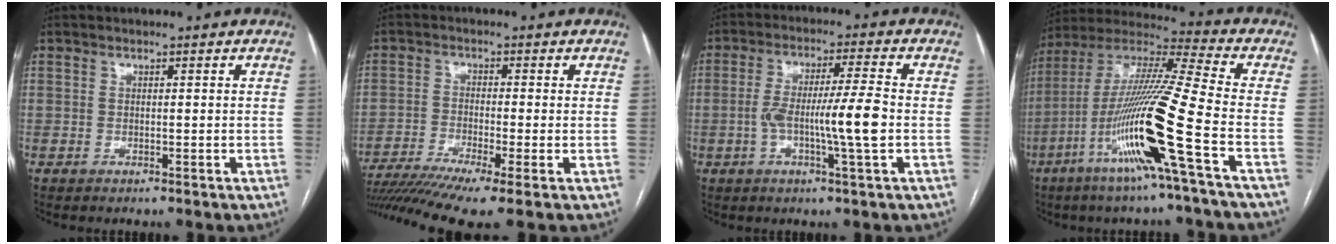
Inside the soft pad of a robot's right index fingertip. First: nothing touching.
{"total": 12.5, "force": [-9.3, 0.2, 8.4], "torque": [-0.149, -0.020, -0.157]}
{"total": 9.3, "force": [-1.6, -0.3, 9.2], "torque": [-0.167, 0.003, -0.030]}
{"total": 19.3, "force": [-7.3, -1.4, 17.8], "torque": [-0.363, -0.021, -0.149]}